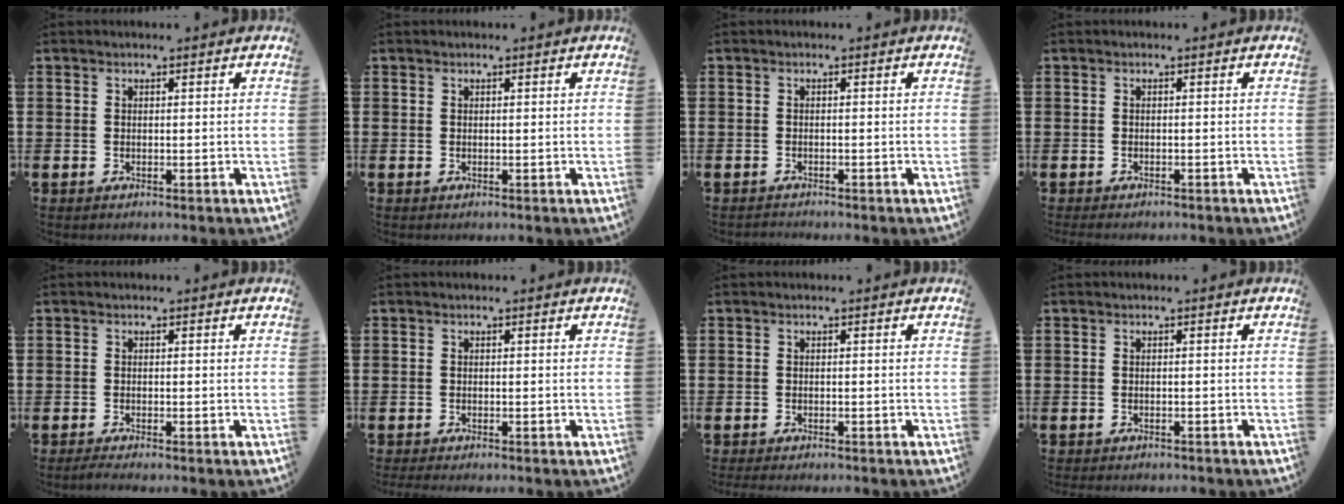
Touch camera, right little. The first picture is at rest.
{"total": 0.0}
{"total": 0.5, "force": [-0.5, 0.0, 0.0], "torque": [-0.001, -0.003, -0.011]}
{"total": 0.6, "force": [-0.6, 0.1, 0.1], "torque": [-0.003, -0.002, -0.013]}
{"total": 0.9, "force": [-0.7, 0.0, 0.6], "torque": [-0.010, -0.003, -0.013]}
{"total": 0.7, "force": [-0.7, 0.0, 0.2], "torque": [-0.005, -0.003, -0.013]}
{"total": 0.7, "force": [-0.7, 0.1, 0.2], "torque": [-0.005, -0.001, -0.015]}
{"total": 0.8, "force": [-0.8, 0.0, -0.1], "torque": [0.000, 0.000, -0.016]}